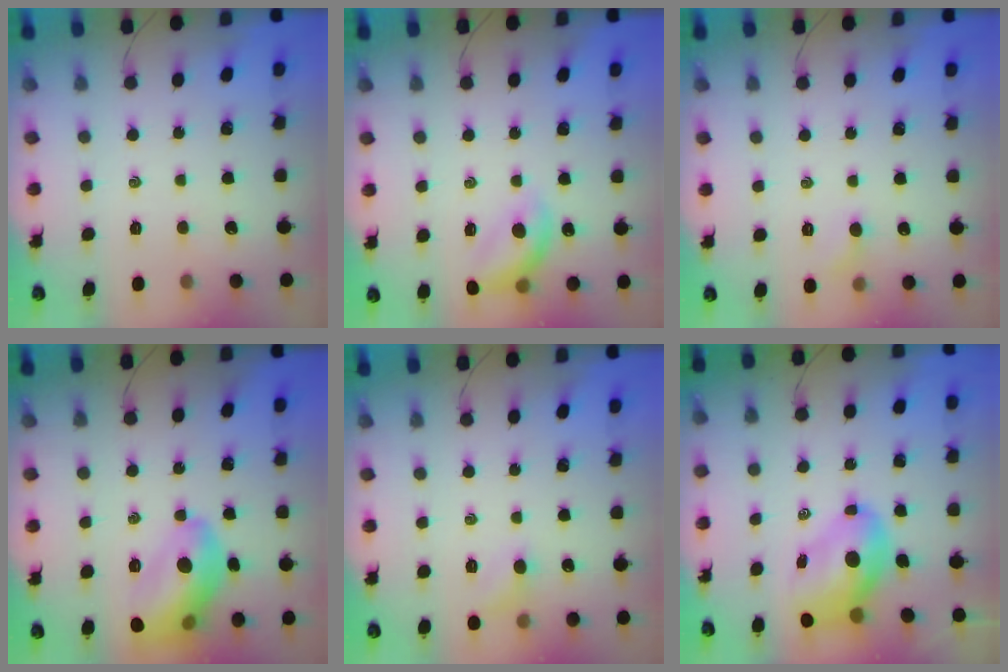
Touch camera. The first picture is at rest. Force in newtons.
{"total": 13.2, "press": 13.0, "slide": 2.6}
{"total": 4.5, "press": 4.3, "slide": 1.5}
{"total": 15.0, "press": 15.0, "slide": 1.3}
{"total": 5.7, "press": 5.5, "slide": 1.7}
{"total": 9.5, "press": 9.1, "slide": 2.6}